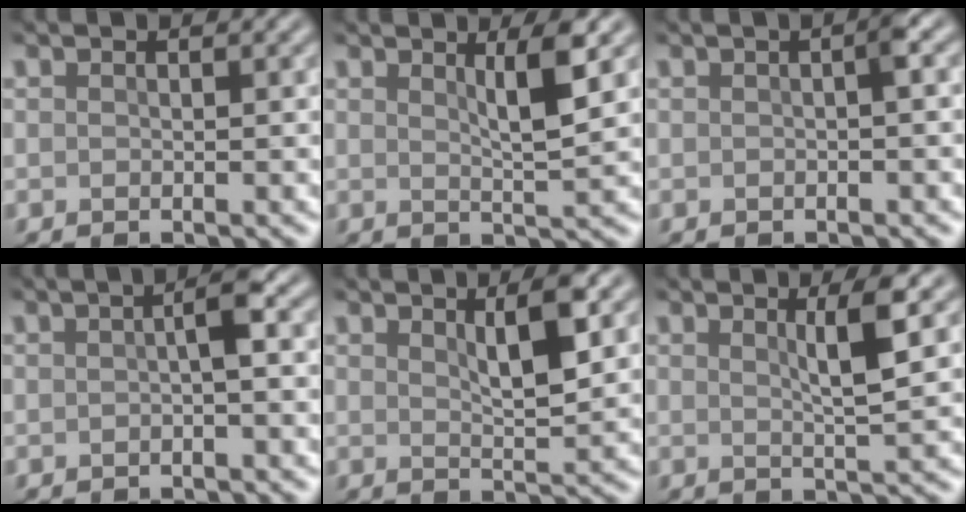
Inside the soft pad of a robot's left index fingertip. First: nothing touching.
{"total": 3.1, "force": [1.4, 0.5, 2.8], "torque": [-0.040, -0.001, 0.023]}
{"total": 1.3, "force": [-0.1, 0.2, 1.3], "torque": [-0.022, 0.008, -0.001]}
{"total": 2.1, "force": [-0.2, 0.3, 2.1], "torque": [-0.036, 0.010, -0.004]}
{"total": 3.7, "force": [1.6, 0.8, 3.2], "torque": [-0.051, -0.001, 0.028]}
{"total": 3.3, "force": [1.2, 0.4, 3.1], "torque": [-0.047, 0.003, 0.019]}